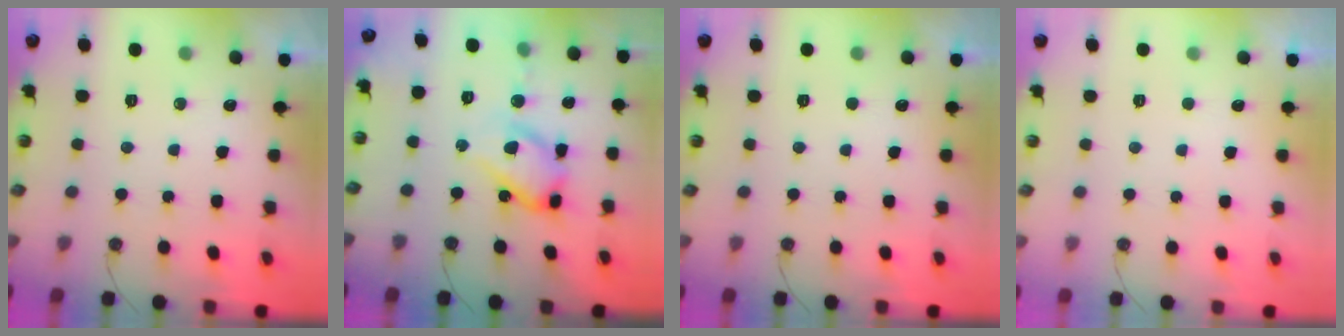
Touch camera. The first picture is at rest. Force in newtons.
{"total": 15.2, "press": 15.1, "slide": 0.8}
{"total": 0.0}
{"total": 0.0}